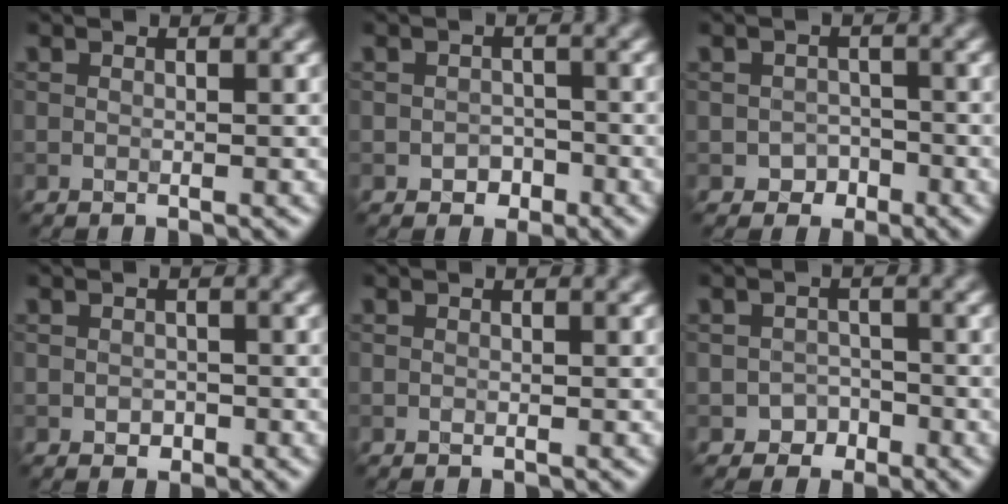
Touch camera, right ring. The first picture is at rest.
{"total": 1.5, "force": [-0.7, 1.2, 0.3], "torque": [0.003, 0.001, -0.016]}
{"total": 1.6, "force": [-0.9, 1.4, 0.1], "torque": [0.013, 0.004, -0.020]}
{"total": 0.9, "force": [-0.3, 0.8, 0.3], "torque": [-0.001, -0.003, -0.008]}
{"total": 0.0}
{"total": 1.9, "force": [-1.2, 1.5, -0.2], "torque": [0.018, 0.011, -0.025]}